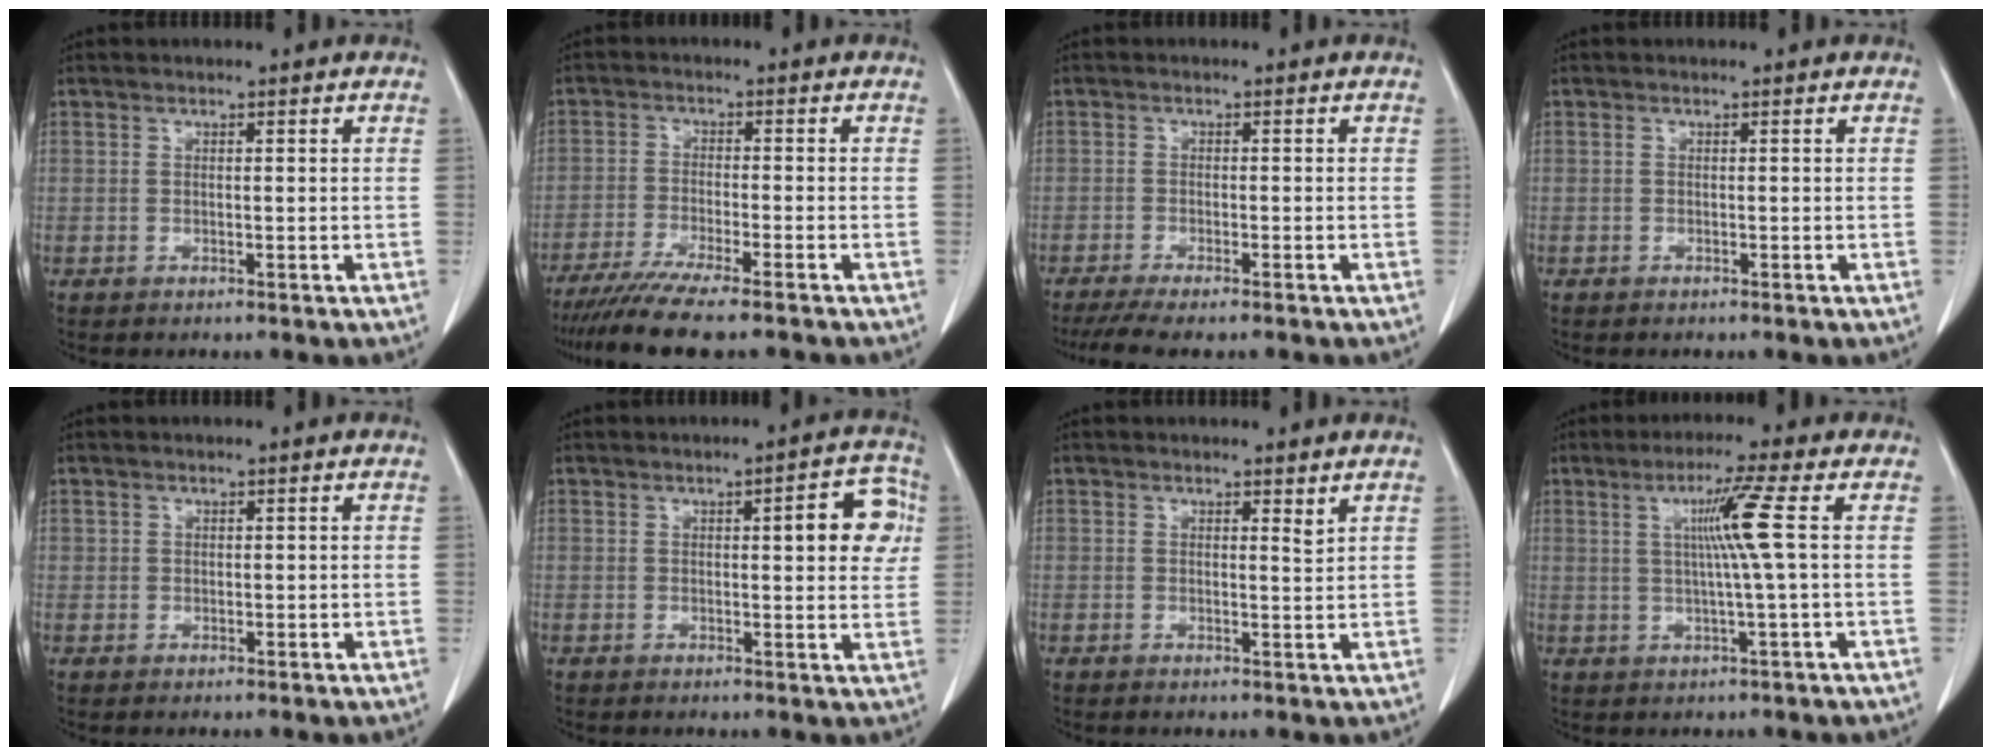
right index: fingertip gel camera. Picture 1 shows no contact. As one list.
[{"total": 10.7, "force": [-9.0, -0.1, 5.8], "torque": [-0.076, -0.026, -0.140]}, {"total": 6.1, "force": [-4.9, 0.6, 3.5], "torque": [-0.051, -0.012, -0.078]}, {"total": 0.0}, {"total": 0.8, "force": [0.3, 0.8, 0.2], "torque": [0.003, 0.001, 0.006]}, {"total": 7.4, "force": [2.0, 2.0, 6.8], "torque": [-0.074, 0.015, 0.019]}, {"total": 1.3, "force": [1.1, 0.1, 0.7], "torque": [-0.009, -0.010, 0.018]}, {"total": 6.5, "force": [1.3, -1.8, 6.1], "torque": [-0.111, 0.003, 0.027]}]